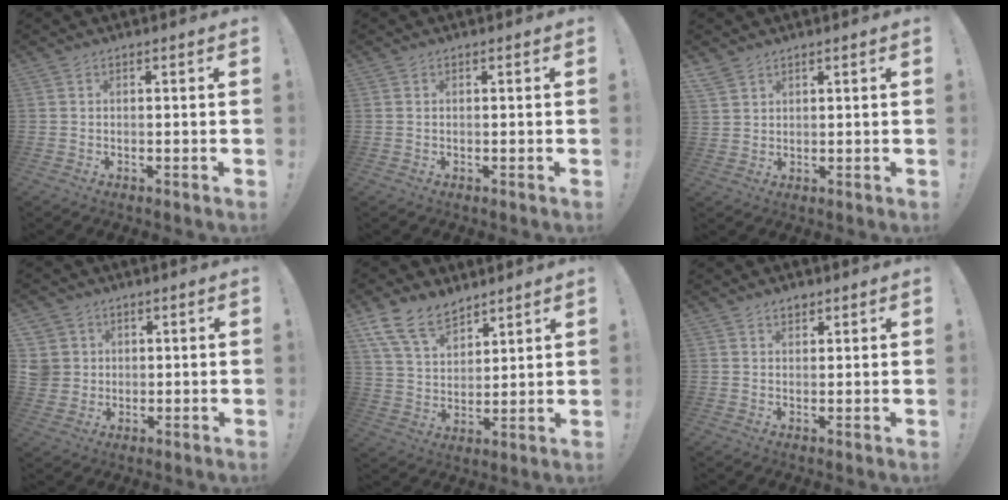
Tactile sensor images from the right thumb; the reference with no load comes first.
{"total": 0.0}
{"total": 3.8, "force": [3.2, 1.9, 1.0], "torque": [-0.013, -0.018, 0.061]}
{"total": 6.4, "force": [1.5, 6.0, 1.4], "torque": [-0.034, -0.008, 0.030]}
{"total": 13.1, "force": [9.5, 6.9, 5.8], "torque": [-0.119, -0.049, 0.182]}
{"total": 2.4, "force": [1.8, 1.4, 0.7], "torque": [-0.003, -0.008, 0.032]}